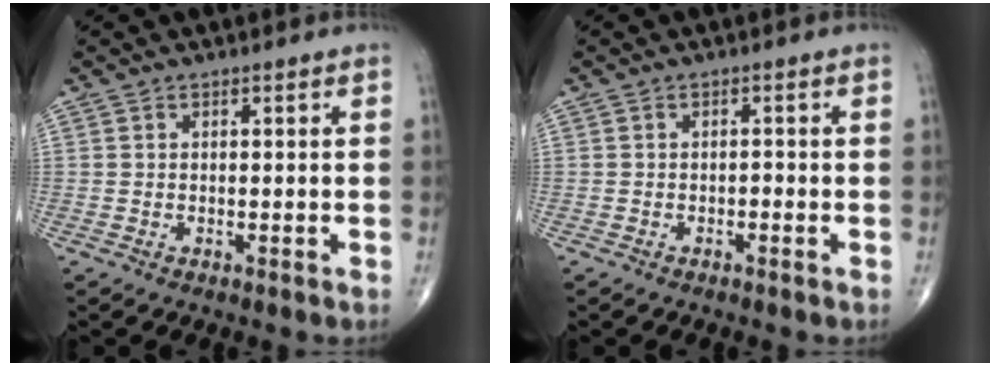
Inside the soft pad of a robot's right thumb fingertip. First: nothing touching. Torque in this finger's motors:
{"motor_torque": [-0.42, -0.25, 0.03, 0.10, 0.02]}